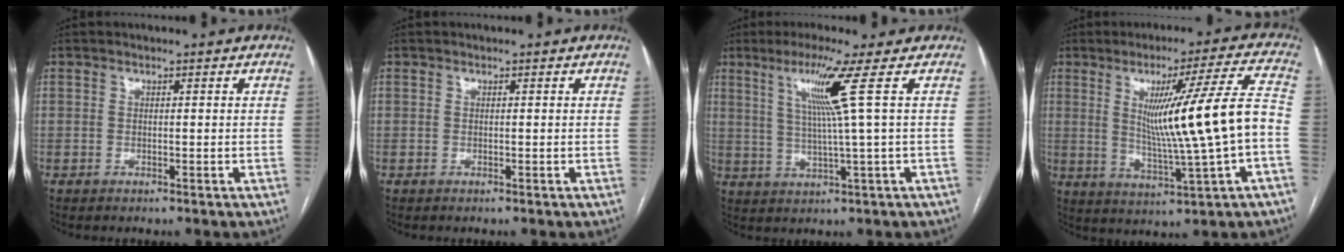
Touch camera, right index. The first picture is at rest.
{"total": 0.0}
{"total": 7.8, "force": [2.9, -2.7, 6.7], "torque": [-0.126, -0.005, 0.063]}
{"total": 15.4, "force": [-0.2, -1.1, 15.4], "torque": [-0.235, -0.001, 0.000]}